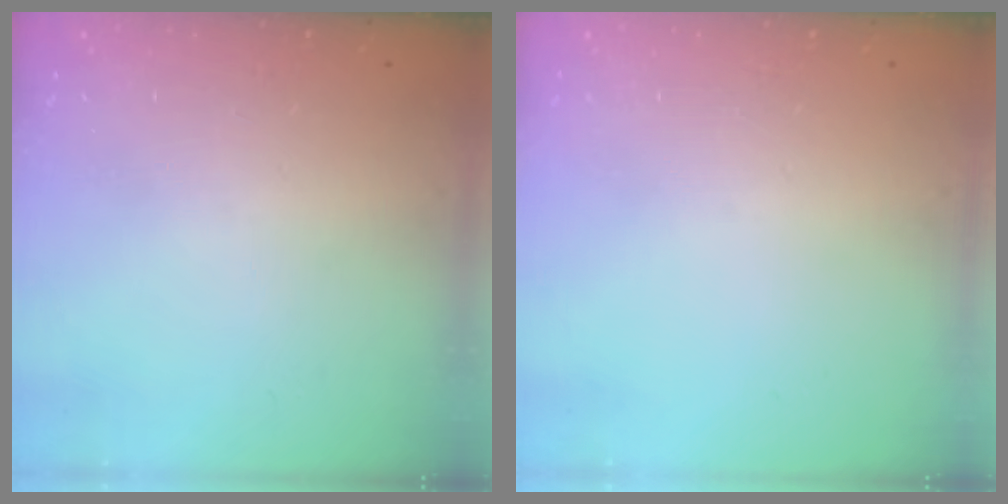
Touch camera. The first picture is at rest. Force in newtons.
{"total": 0.0}